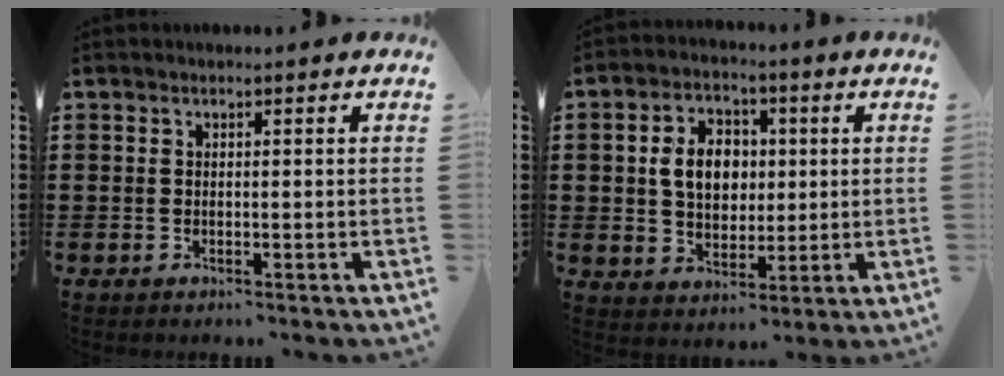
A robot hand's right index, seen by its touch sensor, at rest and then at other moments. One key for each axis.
{"total": 7.3, "fx": 0.8, "fy": 5.6, "fz": 4.7, "tx": -0.105, "ty": 0.008, "tz": 0.005}